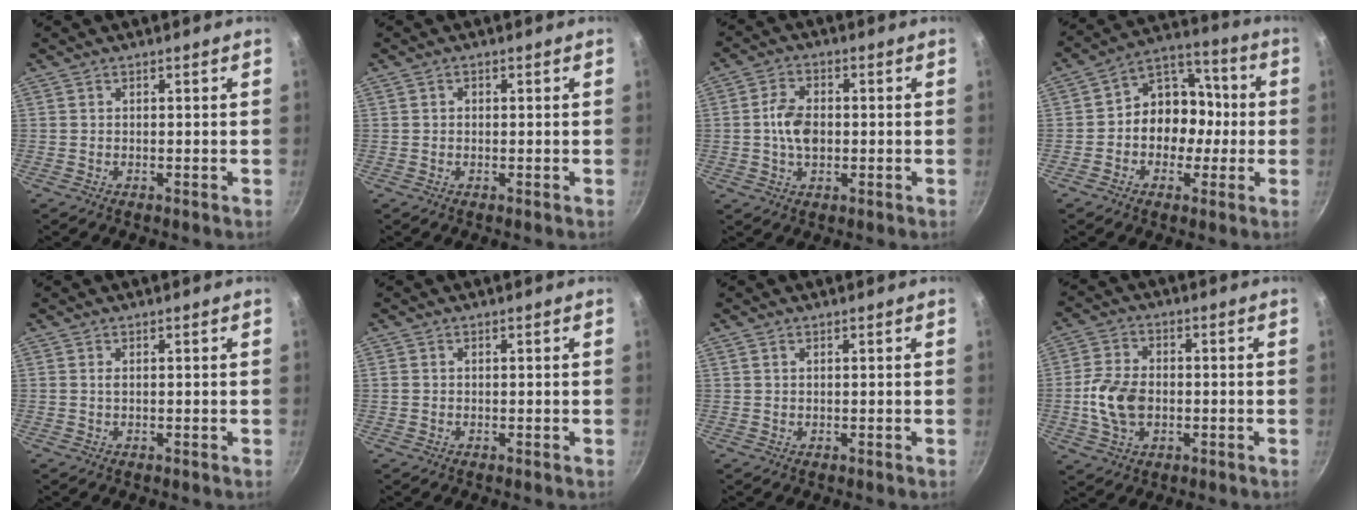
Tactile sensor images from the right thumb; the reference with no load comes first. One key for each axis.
{"total": 0.9, "fx": 0.1, "fy": 0.8, "fz": 0.4, "tx": -0.006, "ty": 0.004, "tz": 0.001}
{"total": 7.0, "fx": -0.2, "fy": 4.5, "fz": 5.3, "tx": -0.089, "ty": 0.012, "tz": -0.009}
{"total": 12.4, "fx": -1.3, "fy": 10.1, "fz": 7.1, "tx": -0.044, "ty": 0.044, "tz": -0.038}
{"total": 0.8, "fx": 0.2, "fy": 0.4, "fz": 0.7, "tx": -0.013, "ty": 0.001, "tz": 0.003}
{"total": 1.1, "fx": 0.1, "fy": 0.9, "fz": 0.5, "tx": -0.009, "ty": 0.004, "tz": 0.003}
{"total": 0.9, "fx": 0.5, "fy": 0.6, "fz": 0.5, "tx": -0.008, "ty": 0.000, "tz": 0.010}
{"total": 9.8, "fx": -1.3, "fy": 6.7, "fz": 7.1, "tx": -0.129, "ty": 0.012, "tz": -0.028}